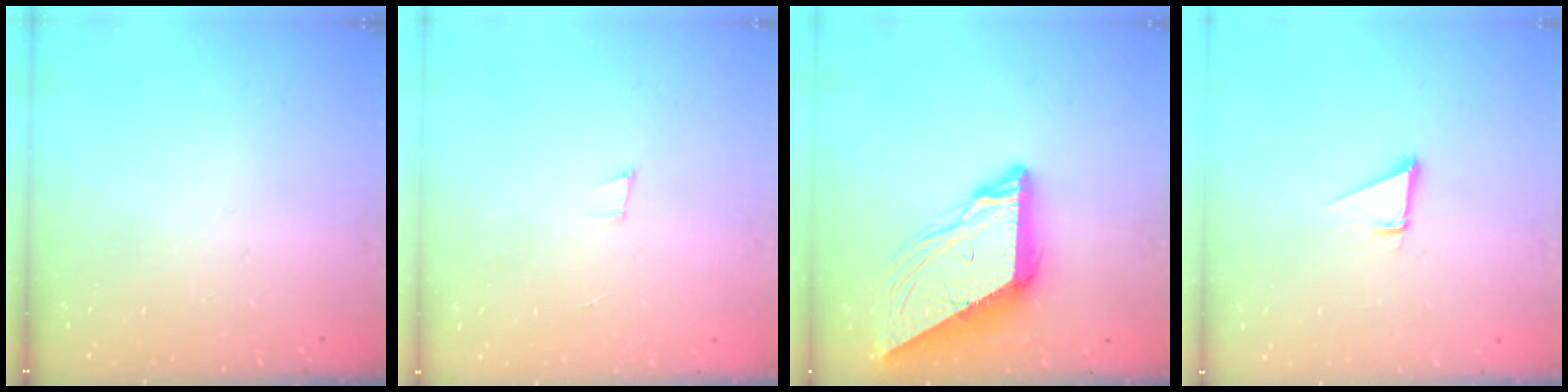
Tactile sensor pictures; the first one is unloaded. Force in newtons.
{"total": 3.3, "press": 1.9, "slide": 2.7}
{"total": 9.3, "press": 9.2, "slide": 0.8}
{"total": 1.9, "press": 1.9, "slide": 0.0}